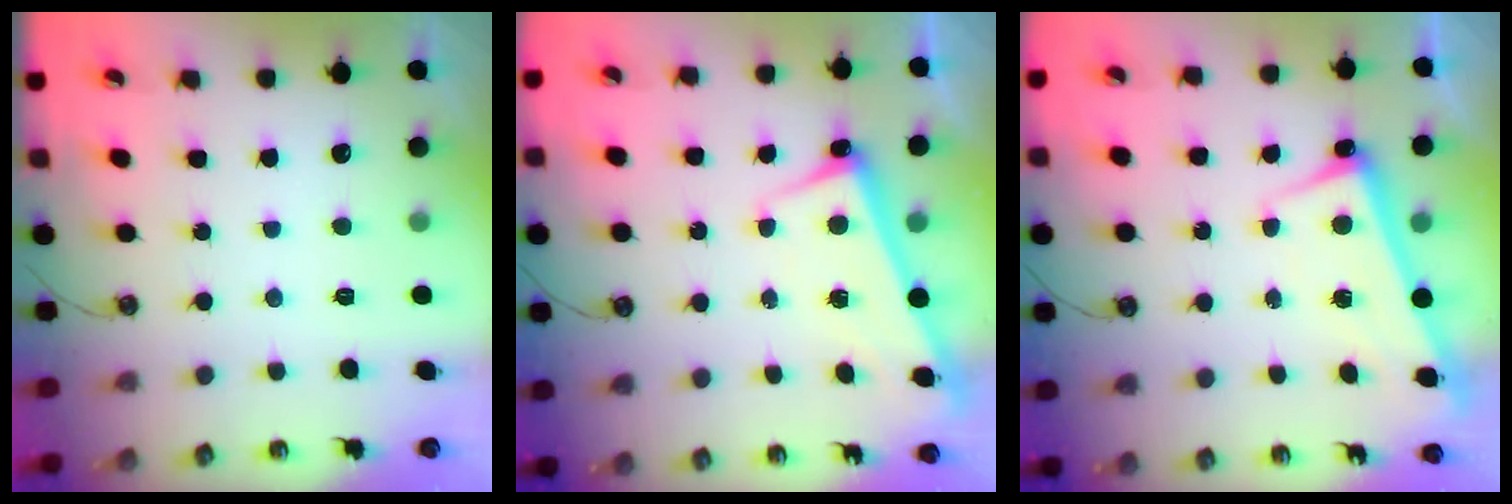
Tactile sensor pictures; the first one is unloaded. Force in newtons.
{"total": 2.5, "press": 2.4, "slide": 0.5}
{"total": 2.4, "press": 2.3, "slide": 0.9}